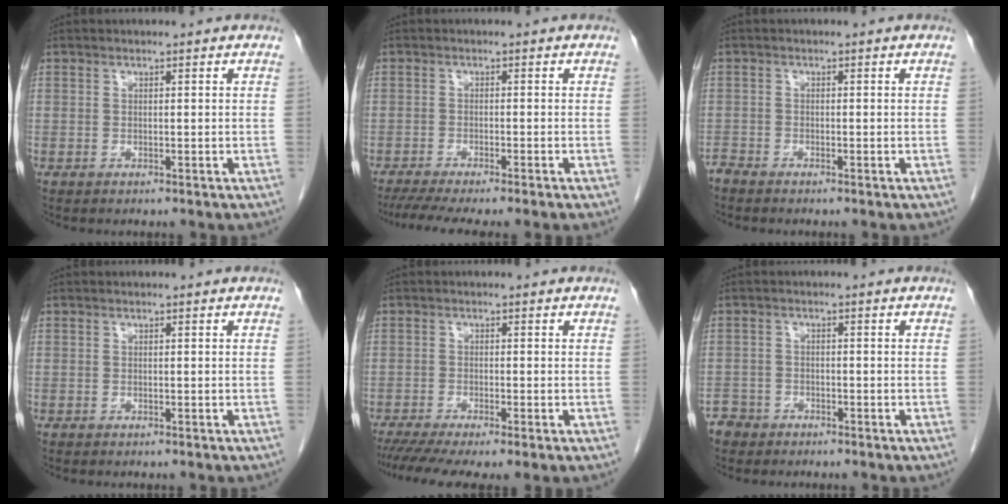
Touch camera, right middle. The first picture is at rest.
{"total": 7.7, "force": [-6.3, -0.3, 4.4], "torque": [-0.057, -0.014, -0.098]}
{"total": 1.3, "force": [-1.3, 0.1, 0.1], "torque": [-0.006, -0.004, -0.027]}
{"total": 0.0}
{"total": 7.7, "force": [-5.6, 0.9, 5.2], "torque": [-0.079, -0.016, -0.092]}
{"total": 2.9, "force": [-2.3, 1.7, -0.2], "torque": [-0.002, 0.006, -0.047]}